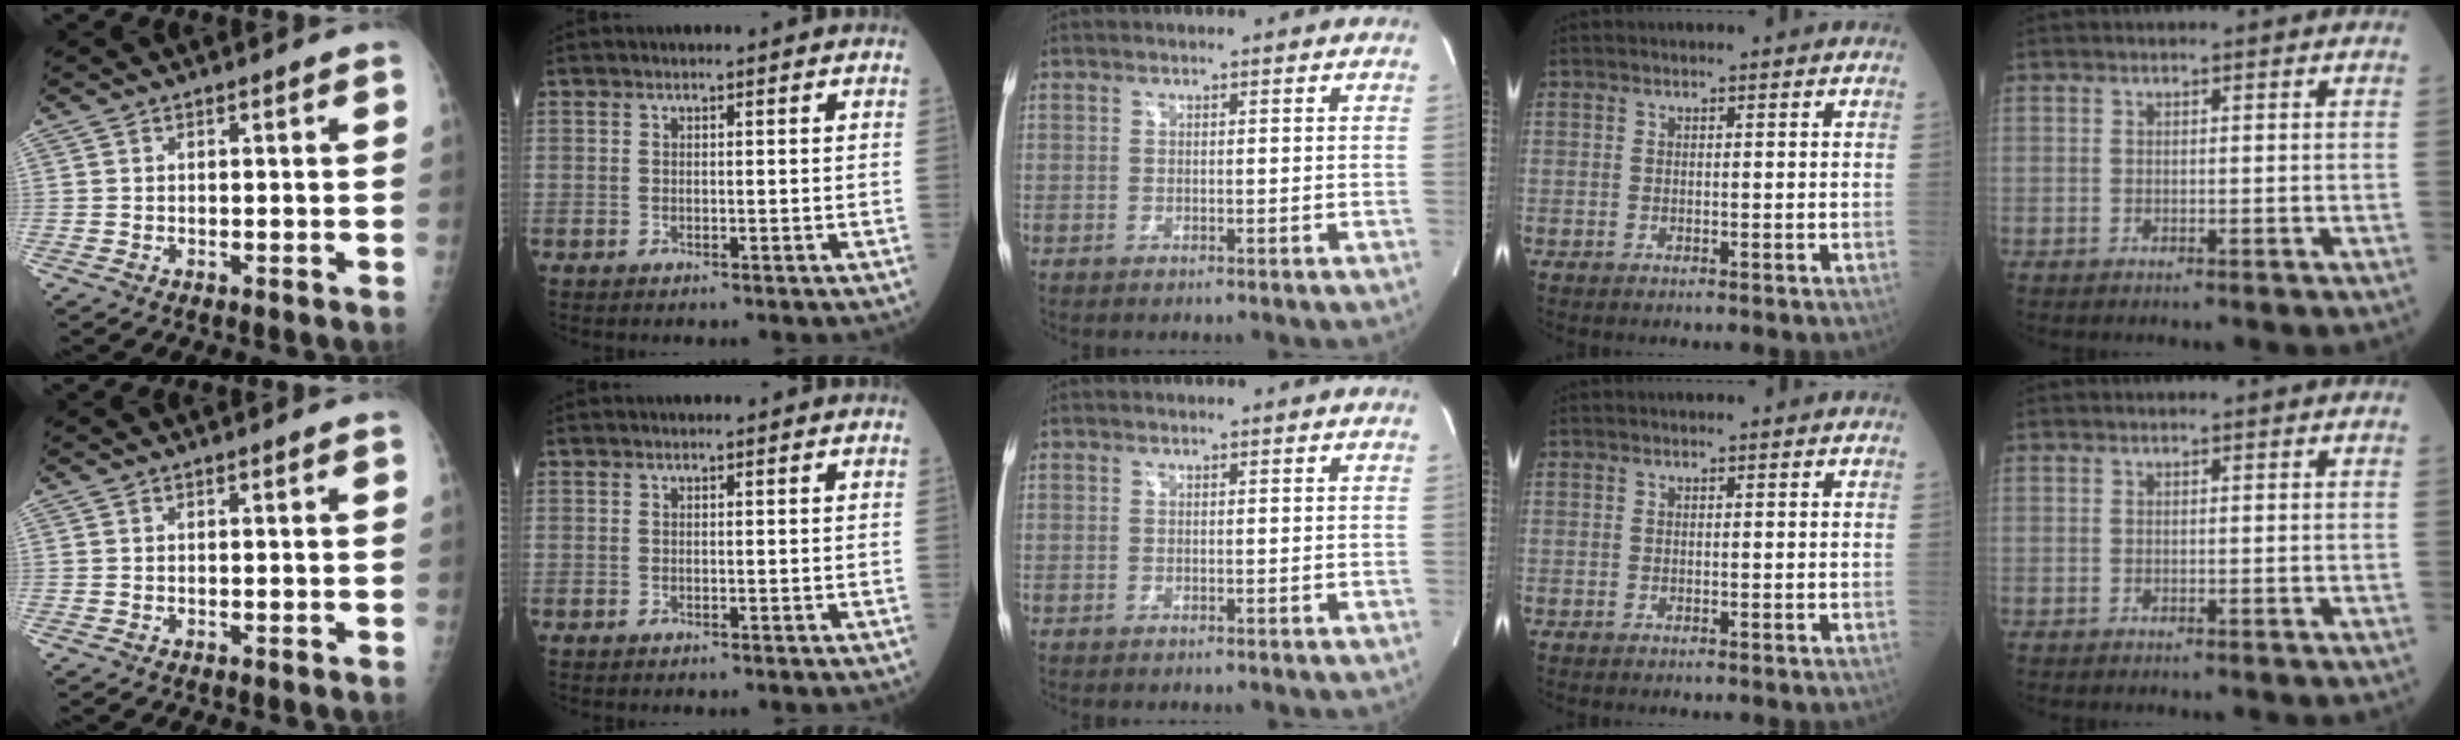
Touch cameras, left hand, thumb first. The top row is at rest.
{}